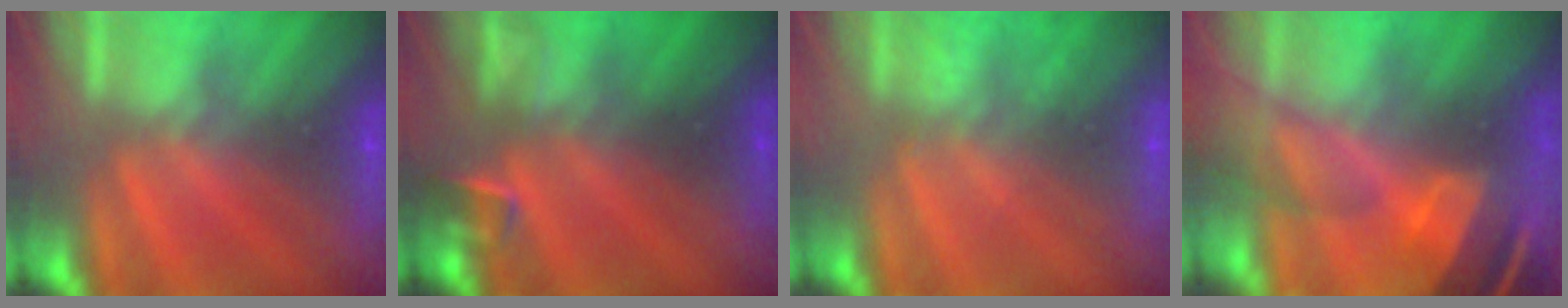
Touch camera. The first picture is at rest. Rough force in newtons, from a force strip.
{"total": 3.2}
{"total": 2.1}
{"total": 7.7}